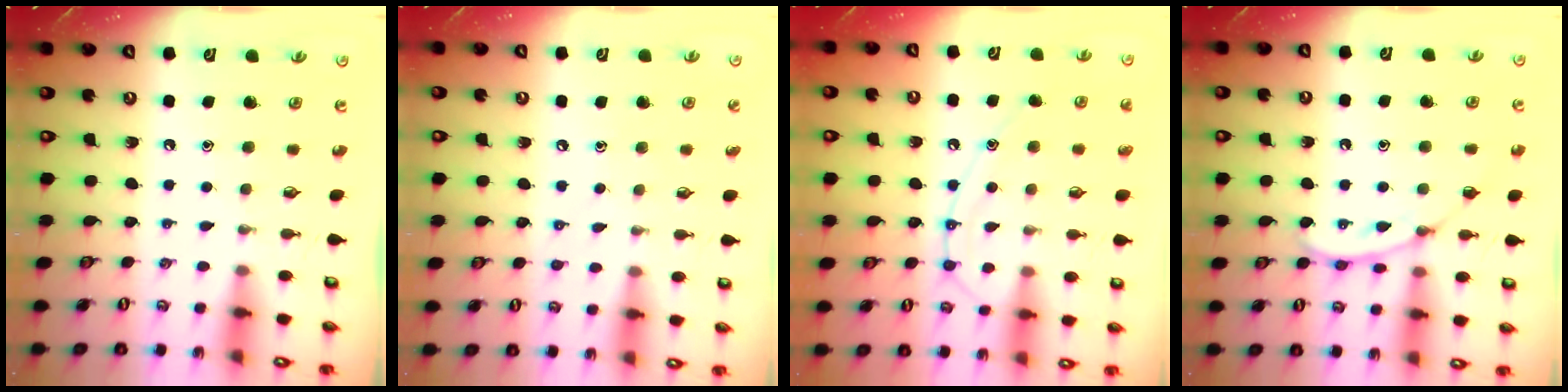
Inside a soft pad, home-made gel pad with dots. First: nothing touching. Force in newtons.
{"total": 3.9, "press": 3.9, "slide": 0.5}
{"total": 12.1, "press": 12.1, "slide": 1.0}
{"total": 9.3, "press": 9.3, "slide": 0.7}